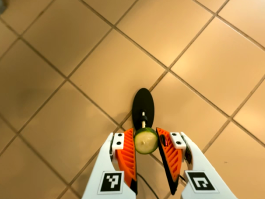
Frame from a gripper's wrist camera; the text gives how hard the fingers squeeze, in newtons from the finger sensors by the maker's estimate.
{"total": 6.5, "left": 5.9, "right": 7.1}